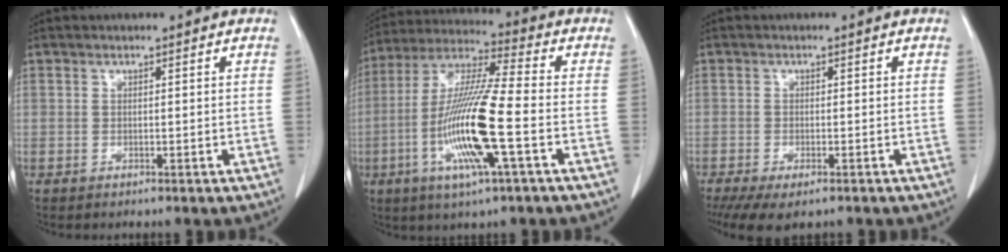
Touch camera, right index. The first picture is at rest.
{"total": 15.7, "force": [-4.3, 0.7, 15.1], "torque": [-0.310, -0.012, -0.085]}
{"total": 7.6, "force": [-5.3, 2.8, 4.6], "torque": [-0.073, -0.016, -0.081]}